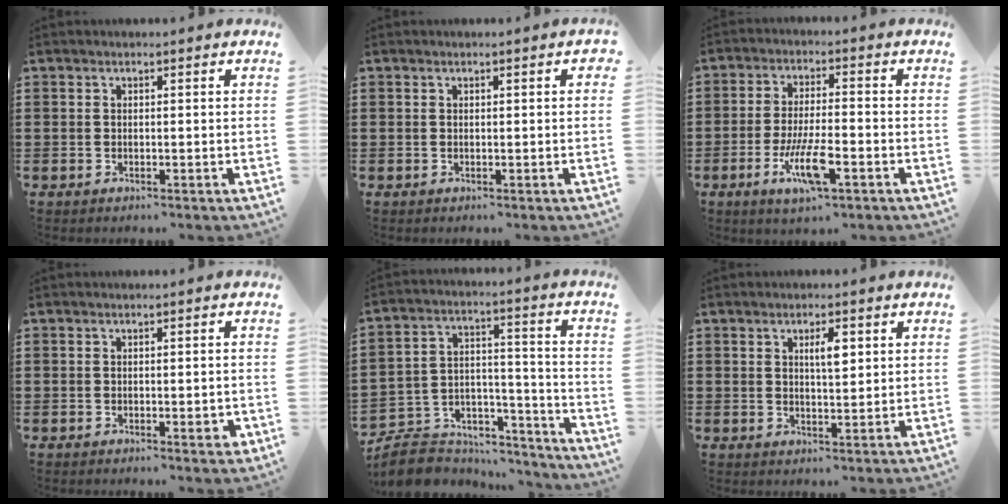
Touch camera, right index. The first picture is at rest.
{"total": 0.0}
{"total": 7.9, "force": [-3.4, 1.9, 6.8], "torque": [-0.142, -0.013, -0.063]}
{"total": 1.9, "force": [-0.5, 0.5, 1.7], "torque": [-0.028, -0.002, -0.007]}
{"total": 7.2, "force": [-6.3, 3.3, 1.3], "torque": [-0.037, 0.008, -0.122]}
{"total": 3.4, "force": [1.2, 1.0, 3.0], "torque": [-0.055, 0.003, 0.016]}